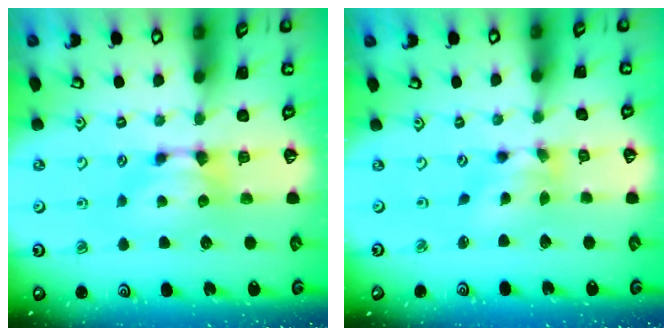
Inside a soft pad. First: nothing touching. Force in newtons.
{"total": 2.6, "press": 2.1, "slide": 1.6}